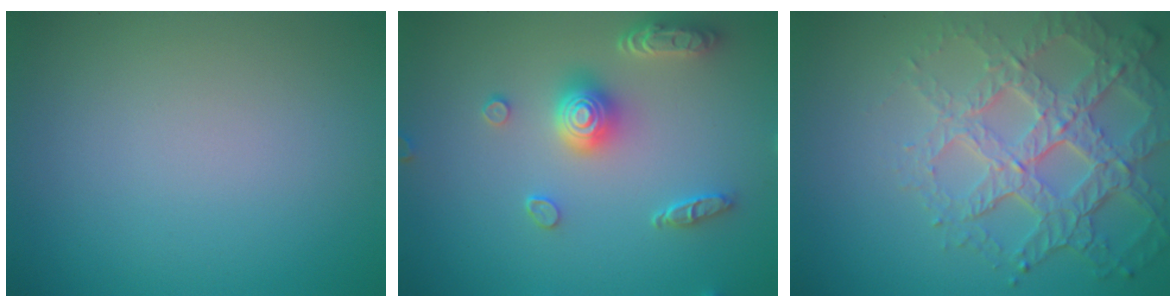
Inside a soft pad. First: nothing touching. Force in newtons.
{"total": 4.5, "press": 3.8, "slide": 2.5}
{"total": 6.9, "press": 5.0, "slide": 4.9}